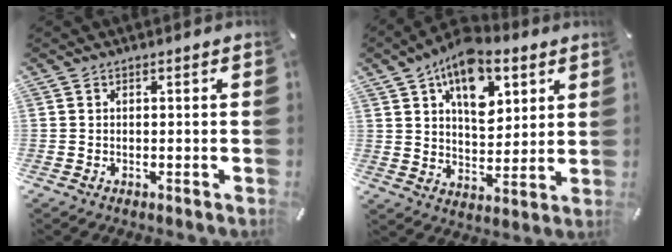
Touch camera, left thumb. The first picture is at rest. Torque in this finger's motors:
{"motor_torque": [2.45, 2.56, 1.68, -1.09, 0.16]}